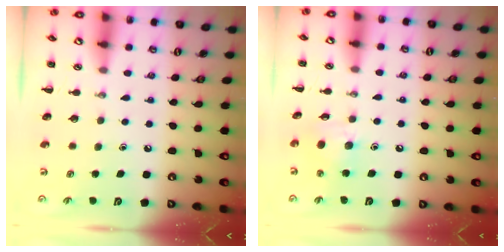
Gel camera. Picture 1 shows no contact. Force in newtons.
{"total": 6.7, "press": 6.6, "slide": 0.8}